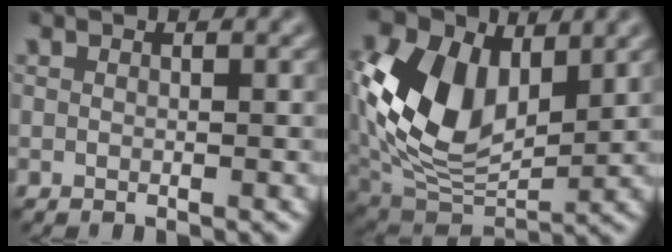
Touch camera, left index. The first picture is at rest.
{"total": 11.5, "force": [2.2, 7.0, 8.8], "torque": [-0.193, 0.010, 0.039]}